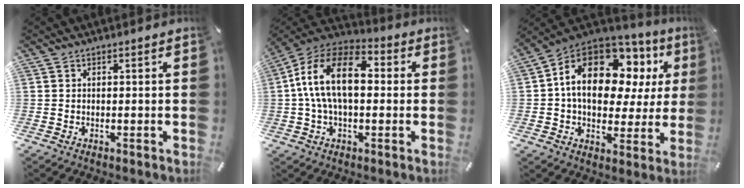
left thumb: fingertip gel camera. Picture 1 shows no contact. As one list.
[{"total": 15.9, "force": [1.0, 9.4, 12.7], "torque": [-0.275, 0.012, 0.015]}, {"total": 17.2, "force": [5.5, 11.3, 11.8], "torque": [-0.205, -0.026, 0.093]}]